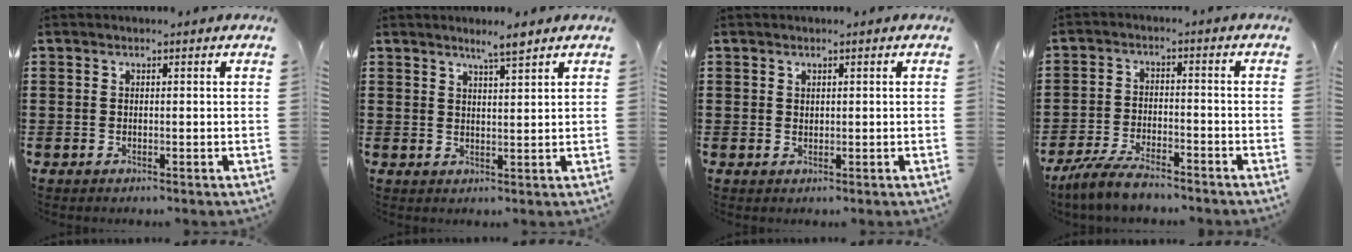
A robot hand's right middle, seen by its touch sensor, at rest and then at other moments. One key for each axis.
{"total": 3.4, "fx": 2.8, "fy": 0.3, "fz": 1.9, "tx": -0.032, "ty": -0.002, "tz": 0.047}
{"total": 0.7, "fx": 0.5, "fy": 0.5, "fz": 0.2, "tx": -0.005, "ty": 0.001, "tz": 0.010}
{"total": 6.0, "fx": -5.3, "fy": 1.2, "fz": 2.5, "tx": -0.058, "ty": 0.000, "tz": -0.106}